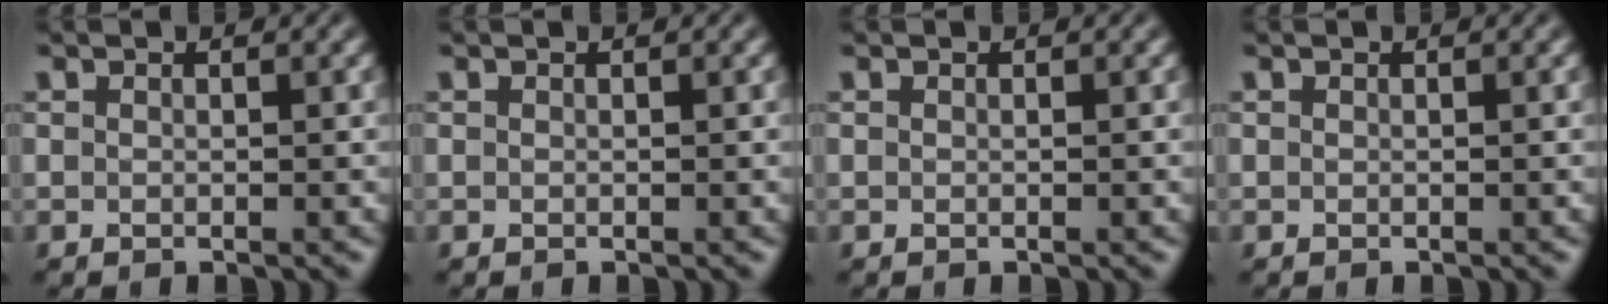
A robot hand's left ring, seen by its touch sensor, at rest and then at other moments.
{"total": 0.0}
{"total": 0.0}
{"total": 0.0}